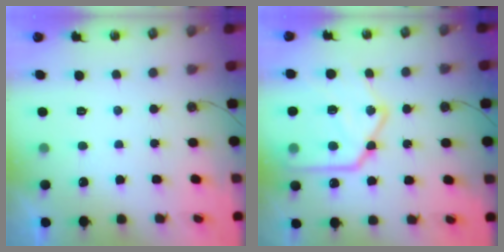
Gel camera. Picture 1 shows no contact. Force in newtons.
{"total": 25.2, "press": 25.0, "slide": 2.8}